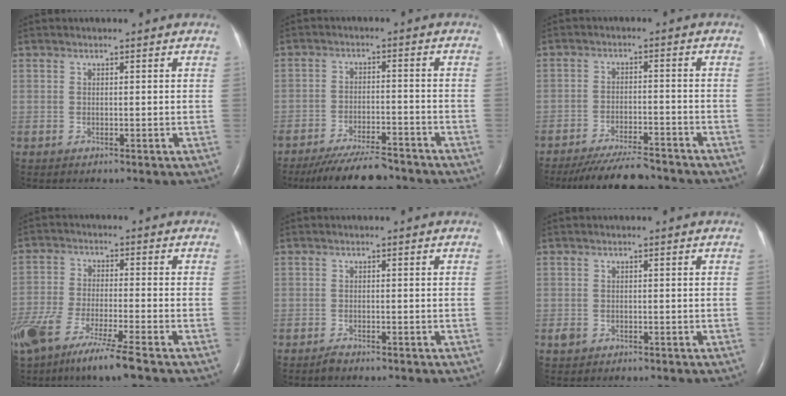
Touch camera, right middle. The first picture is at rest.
{"total": 10.9, "force": [-9.7, 1.9, 4.5], "torque": [-0.073, -0.012, -0.152]}
{"total": 10.2, "force": [-9.4, 1.4, 3.8], "torque": [-0.061, -0.013, -0.146]}
{"total": 13.7, "force": [-9.4, 0.7, 9.9], "torque": [-0.205, -0.045, -0.174]}
{"total": 0.9, "force": [-0.8, 0.2, 0.3], "torque": [-0.011, -0.002, -0.015]}
{"total": 1.0, "force": [-0.5, 0.8, 0.4], "torque": [-0.015, 0.000, -0.006]}